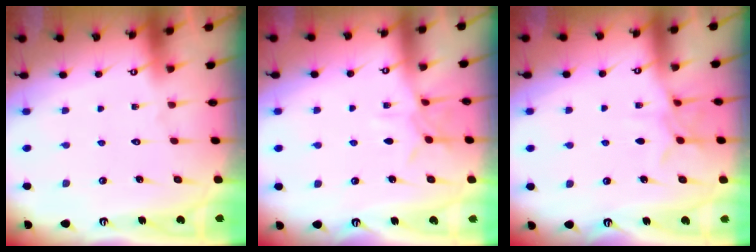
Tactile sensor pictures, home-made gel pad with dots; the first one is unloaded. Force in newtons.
{"total": 6.4, "press": 6.4, "slide": 0.3}
{"total": 7.5, "press": 7.5, "slide": 0.8}